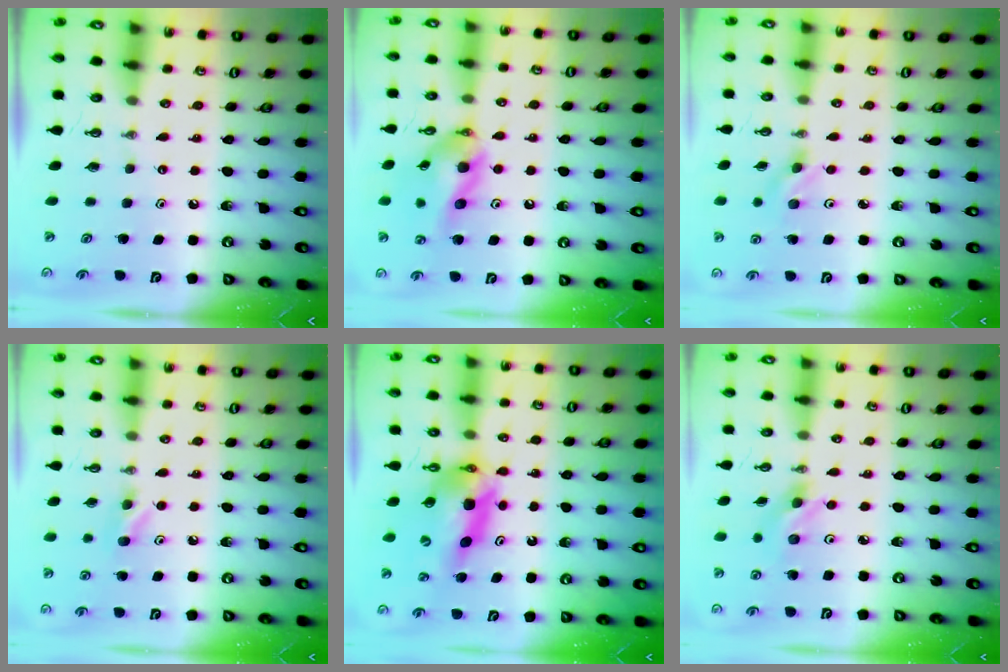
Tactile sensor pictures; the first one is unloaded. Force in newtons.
{"total": 14.9, "press": 14.4, "slide": 3.8}
{"total": 2.9, "press": 2.6, "slide": 1.4}
{"total": 5.4, "press": 5.3, "slide": 0.9}
{"total": 12.3, "press": 12.2, "slide": 1.0}
{"total": 4.6, "press": 4.5, "slide": 0.9}